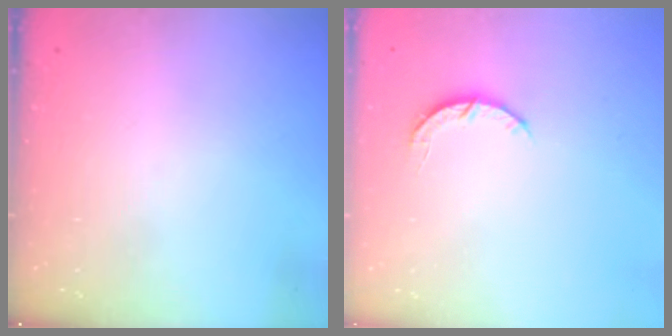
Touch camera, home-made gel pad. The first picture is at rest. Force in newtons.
{"total": 3.7, "press": 3.7, "slide": 0.4}